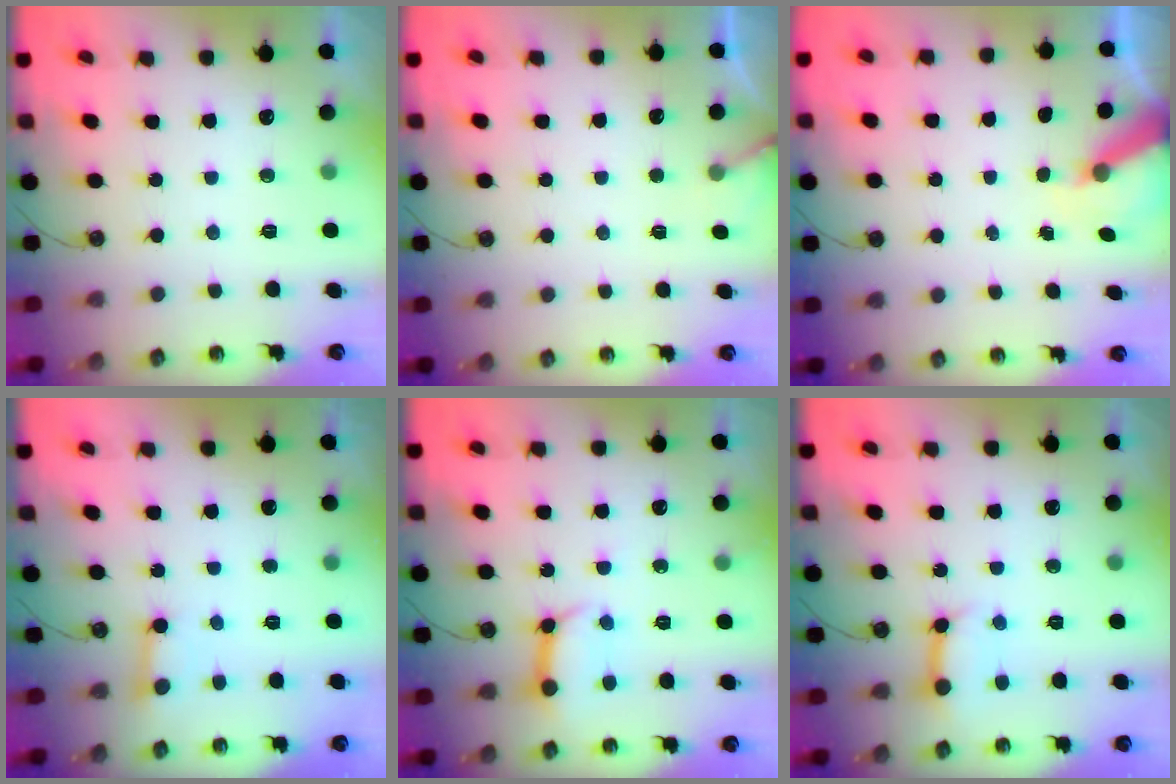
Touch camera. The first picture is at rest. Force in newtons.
{"total": 3.4, "press": 3.4, "slide": 0.2}
{"total": 6.8, "press": 6.7, "slide": 0.8}
{"total": 3.0, "press": 3.0, "slide": 0.2}
{"total": 9.6, "press": 9.5, "slide": 1.3}
{"total": 8.5, "press": 8.5, "slide": 0.9}